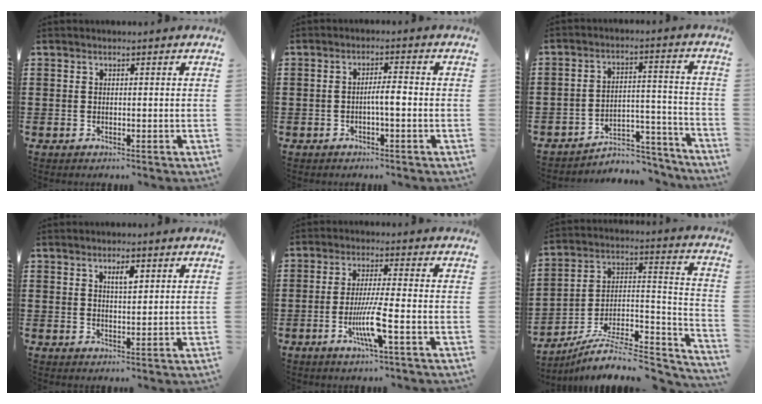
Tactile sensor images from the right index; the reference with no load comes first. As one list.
[{"total": 2.8, "force": [-0.8, 0.5, 2.7], "torque": [-0.048, 0.004, -0.016]}, {"total": 5.5, "force": [-5.0, 1.7, 1.6], "torque": [-0.025, 0.016, -0.100]}, {"total": 2.6, "force": [1.4, 0.8, 2.1], "torque": [-0.029, -0.003, 0.019]}, {"total": 7.2, "force": [-2.5, 0.5, 6.7], "torque": [-0.138, -0.017, -0.051]}, {"total": 8.4, "force": [-6.9, 2.3, 4.2], "torque": [-0.067, 0.009, -0.133]}]